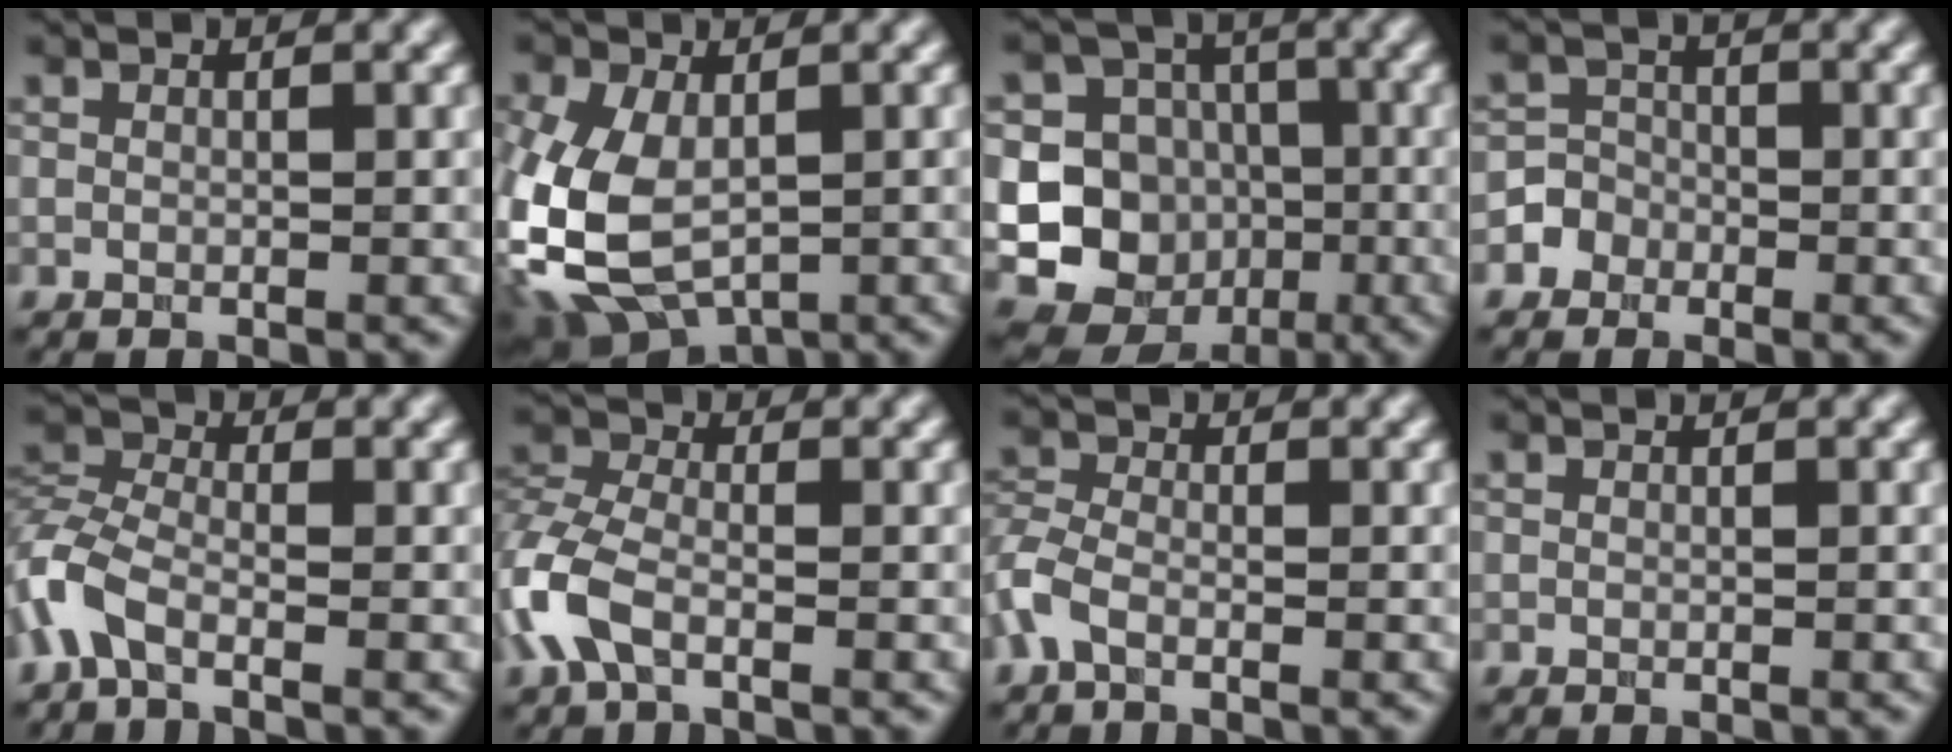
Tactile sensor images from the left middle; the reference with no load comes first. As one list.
[{"total": 8.2, "force": [-2.5, 4.9, 6.1], "torque": [-0.160, -0.014, -0.038]}, {"total": 14.2, "force": [-3.0, 13.5, 3.3], "torque": [-0.091, -0.011, -0.050]}, {"total": 2.3, "force": [-1.5, 1.7, -0.4], "torque": [0.028, 0.008, -0.026]}, {"total": 4.0, "force": [-2.8, 1.5, 2.4], "torque": [-0.069, 0.000, -0.066]}, {"total": 4.8, "force": [-2.6, 2.4, 3.3], "torque": [-0.098, 0.000, -0.060]}, {"total": 2.3, "force": [-1.6, 0.9, 1.3], "torque": [-0.046, 0.001, -0.040]}, {"total": 0.0}]